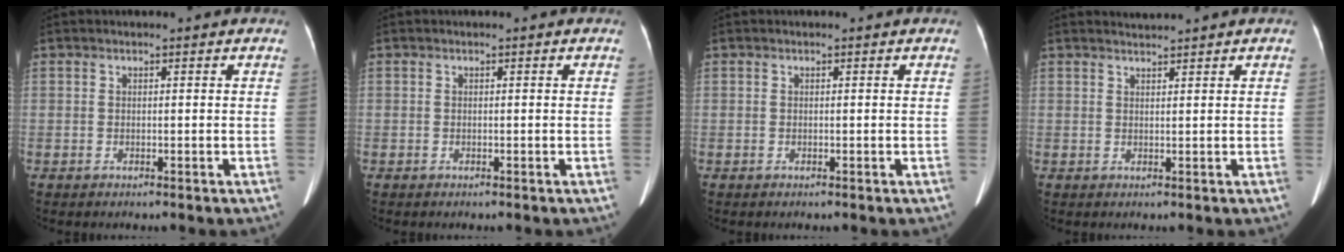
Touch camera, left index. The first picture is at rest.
{"total": 0.0}
{"total": 0.0}
{"total": 1.3, "force": [1.1, -0.6, -0.2], "torque": [-0.002, 0.001, 0.025]}